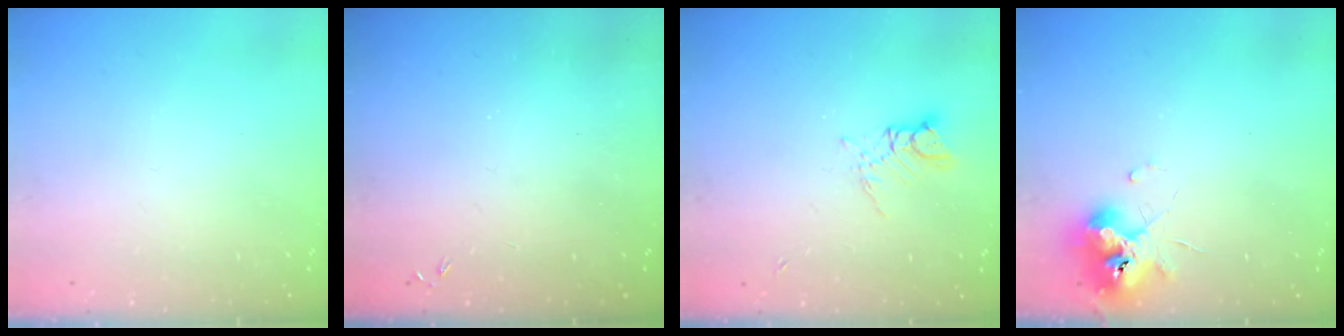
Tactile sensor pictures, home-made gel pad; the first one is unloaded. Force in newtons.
{"total": 0.0}
{"total": 7.1, "press": 7.1, "slide": 0.6}
{"total": 12.1, "press": 12.0, "slide": 0.9}